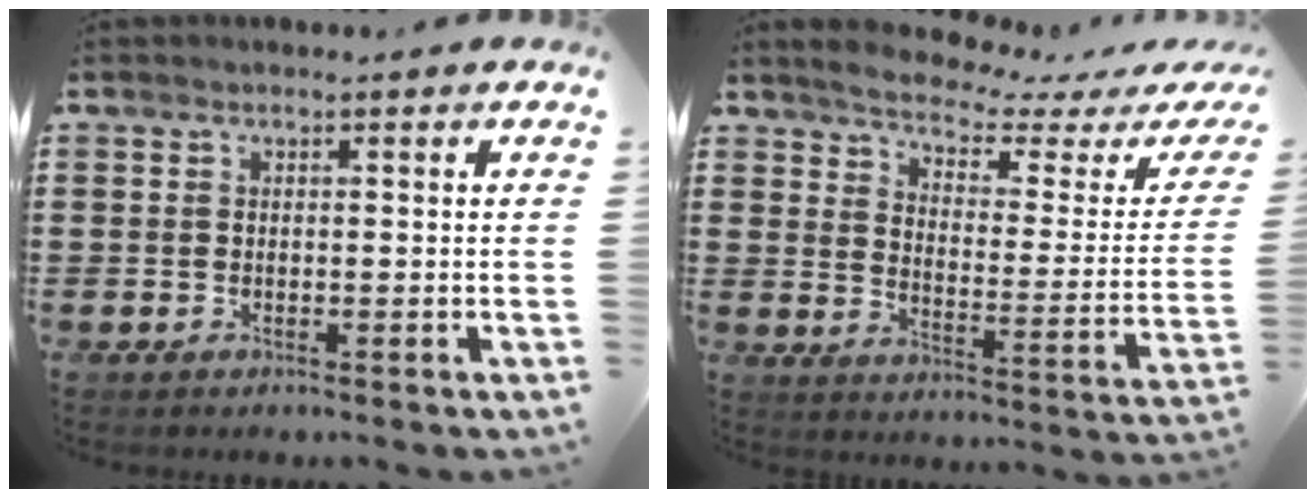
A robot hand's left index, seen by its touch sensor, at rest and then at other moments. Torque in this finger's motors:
{"motor_torque": [2.14, 0.00, 0.17, 0.00]}